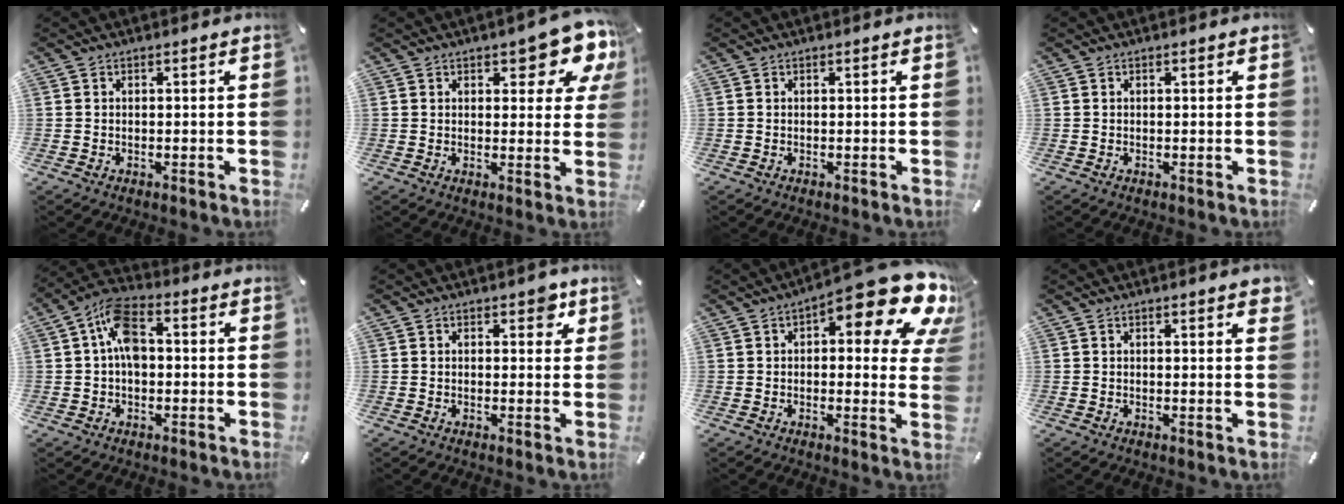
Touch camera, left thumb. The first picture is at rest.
{"total": 9.9, "force": [6.2, 4.3, 6.5], "torque": [-0.065, -0.039, 0.100]}
{"total": 0.0}
{"total": 0.0}
{"total": 9.1, "force": [0.4, 5.8, 7.0], "torque": [-0.131, 0.015, 0.008]}
{"total": 3.5, "force": [1.6, 2.1, 2.3], "torque": [-0.019, -0.002, 0.019]}
{"total": 17.1, "force": [9.0, 5.9, 13.3], "torque": [-0.175, -0.069, 0.146]}
{"total": 1.4, "force": [0.8, 0.3, 1.1], "torque": [-0.016, -0.001, 0.011]}